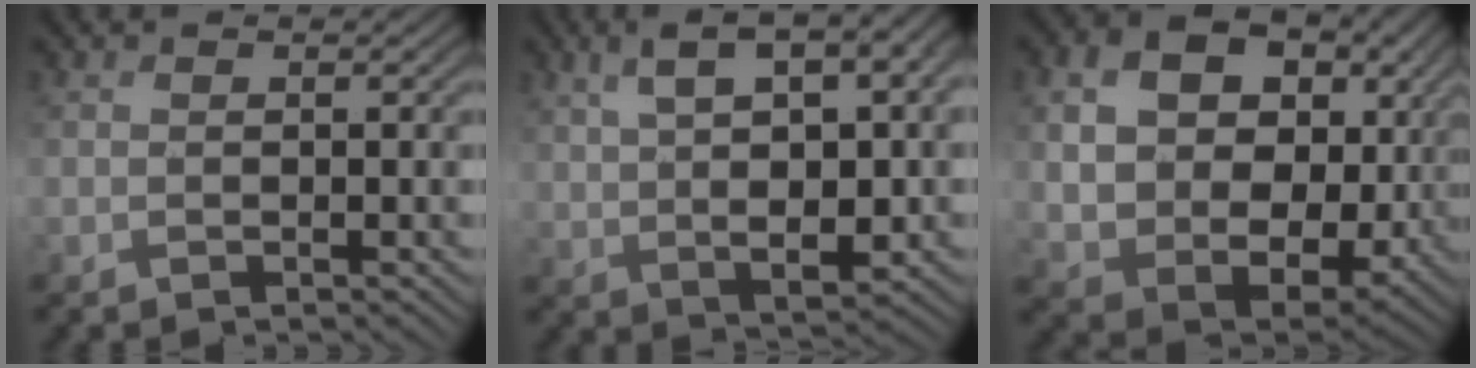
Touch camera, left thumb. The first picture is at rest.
{"total": 12.4, "force": [2.8, 5.5, 10.8], "torque": [-0.197, -0.002, 0.053]}
{"total": 13.8, "force": [2.6, 10.5, 8.6], "torque": [-0.191, -0.018, 0.062]}